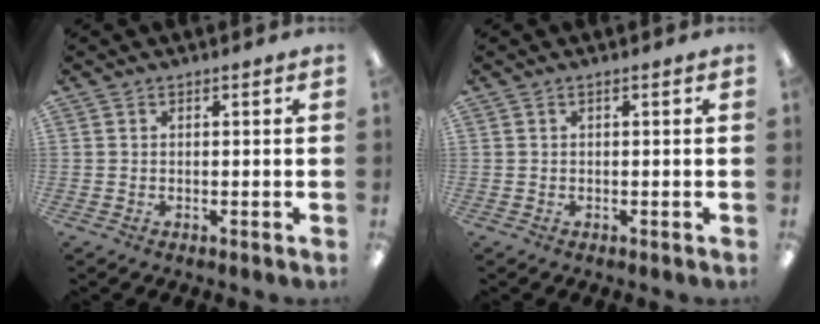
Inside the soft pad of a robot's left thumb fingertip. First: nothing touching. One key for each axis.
{"total": 0.0}